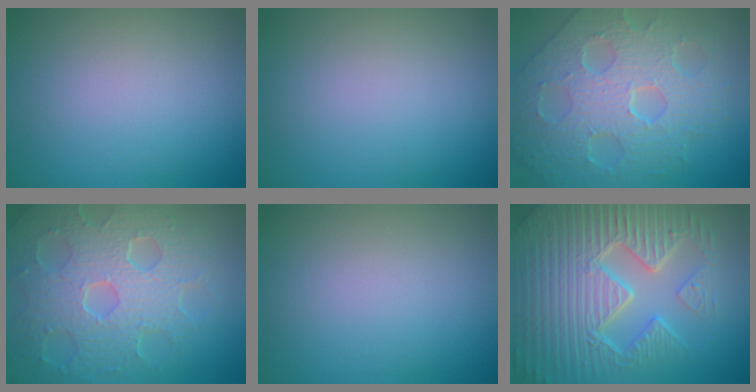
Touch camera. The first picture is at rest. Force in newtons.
{"total": 0.0}
{"total": 8.7, "press": 6.2, "slide": 6.2}
{"total": 8.3, "press": 5.9, "slide": 5.9}
{"total": 0.0}
{"total": 9.8, "press": 6.8, "slide": 7.0}